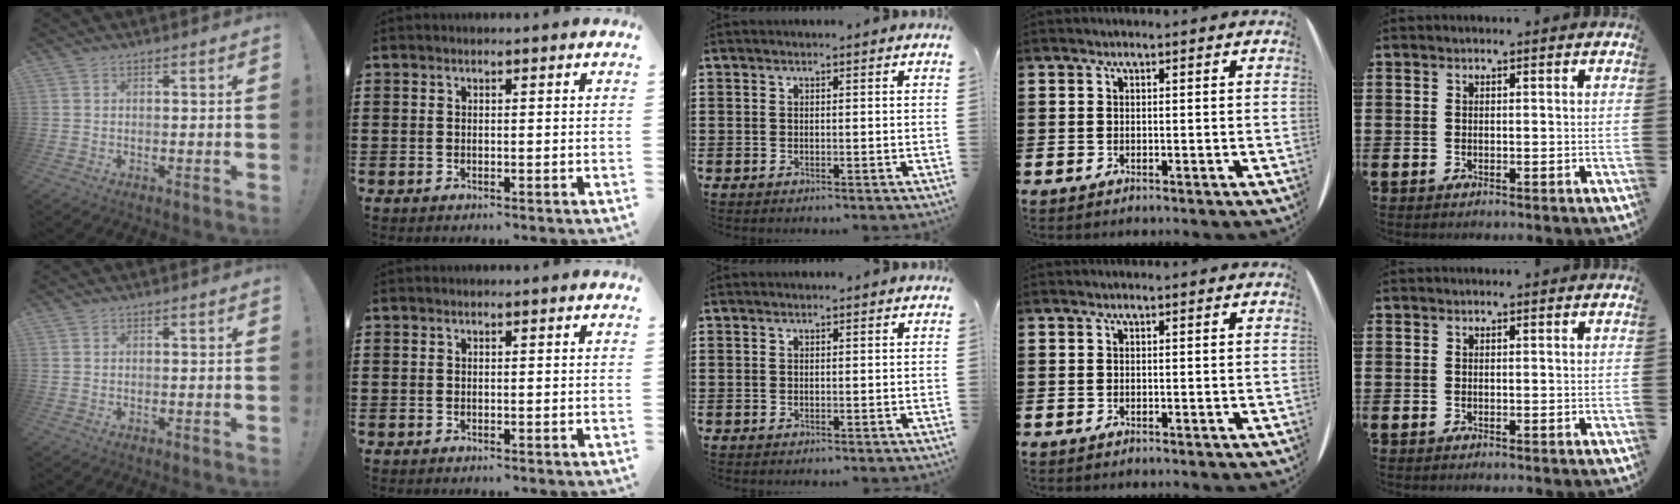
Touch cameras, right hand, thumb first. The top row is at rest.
{}